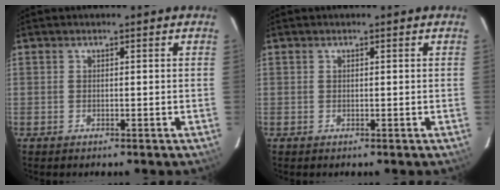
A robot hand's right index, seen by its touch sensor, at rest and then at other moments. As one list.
[{"total": 0.0}]